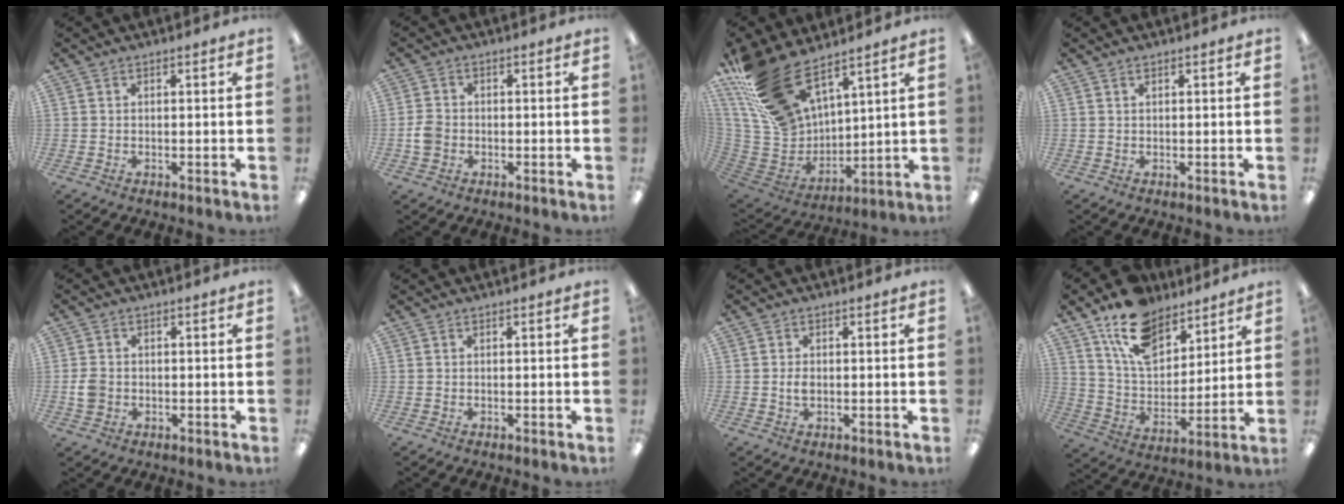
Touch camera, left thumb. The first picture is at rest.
{"total": 3.6, "force": [-0.9, 3.0, 1.8], "torque": [-0.030, 0.009, -0.016]}
{"total": 20.9, "force": [14.9, 10.1, 10.6], "torque": [-0.240, -0.081, 0.281]}
{"total": 0.7, "force": [0.5, 0.3, 0.4], "torque": [-0.011, 0.002, 0.008]}
{"total": 3.5, "force": [-0.5, 2.9, 1.8], "torque": [-0.023, 0.003, -0.009]}
{"total": 0.0}
{"total": 2.0, "force": [0.0, 1.3, 1.5], "torque": [-0.029, 0.002, -0.001]}
{"total": 15.6, "force": [11.1, 8.3, 7.2], "torque": [-0.130, -0.054, 0.205]}